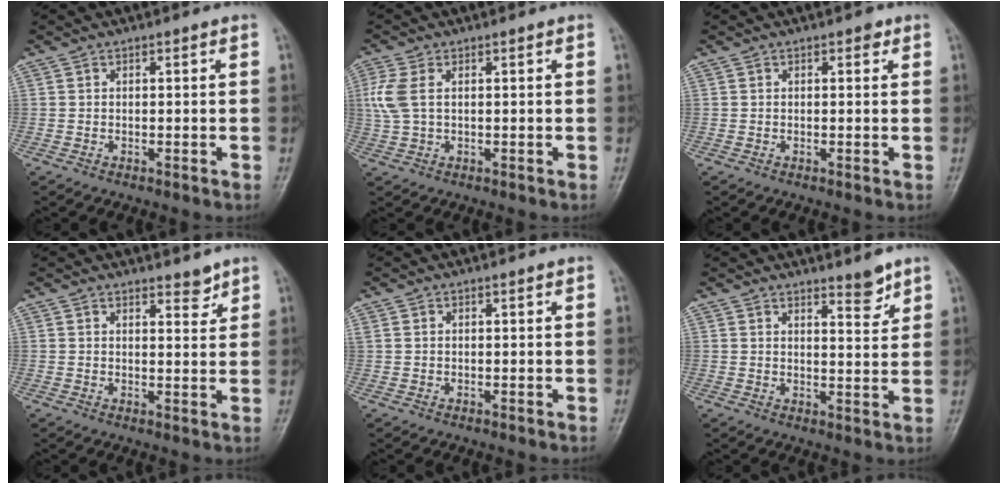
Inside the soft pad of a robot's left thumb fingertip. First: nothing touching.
{"total": 4.9, "force": [0.9, 3.0, 3.9], "torque": [-0.112, 0.011, 0.020]}
{"total": 1.1, "force": [0.5, 0.7, 0.6], "torque": [0.003, 0.000, 0.004]}
{"total": 2.8, "force": [2.3, 1.1, 1.1], "torque": [-0.001, -0.018, 0.035]}
{"total": 0.8, "force": [0.2, 0.6, 0.4], "torque": [-0.008, 0.006, 0.006]}
{"total": 3.9, "force": [3.2, 1.0, 2.1], "torque": [-0.018, -0.029, 0.047]}